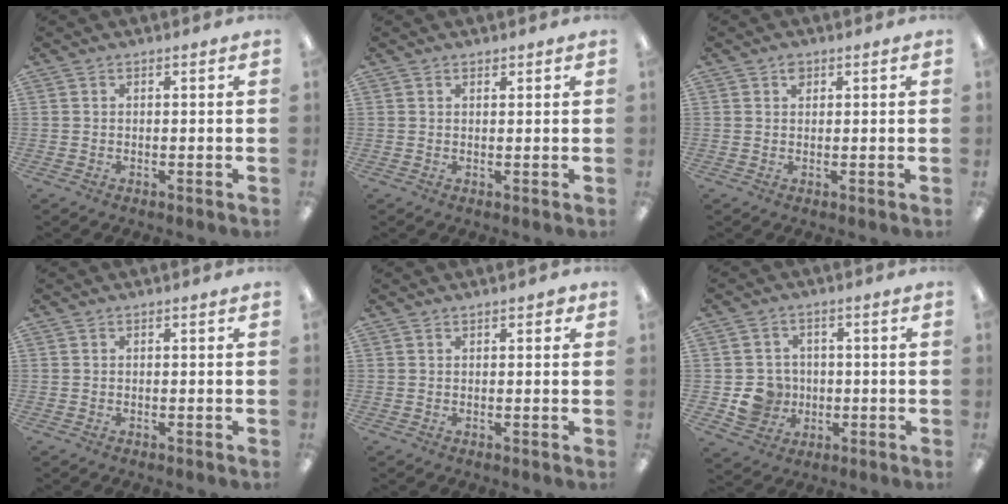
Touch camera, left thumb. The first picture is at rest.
{"total": 0.9, "force": [0.7, 0.5, 0.2], "torque": [-0.004, 0.000, 0.014]}
{"total": 1.7, "force": [1.1, 1.1, 0.7], "torque": [-0.008, -0.002, 0.018]}
{"total": 0.0}
{"total": 1.4, "force": [0.8, 0.7, 0.9], "torque": [-0.010, 0.000, 0.012]}
{"total": 7.6, "force": [-1.1, 7.2, 1.9], "torque": [-0.042, 0.012, -0.011]}